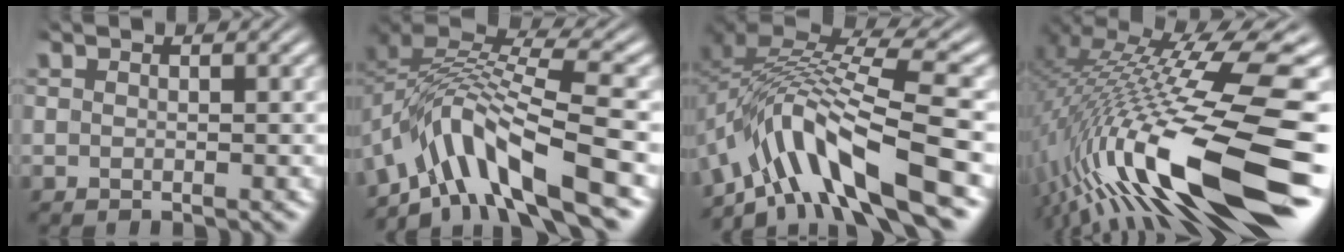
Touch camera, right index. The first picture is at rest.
{"total": 9.9, "force": [-3.6, 5.8, 7.3], "torque": [-0.150, -0.027, -0.050]}
{"total": 10.1, "force": [-3.7, 5.3, 7.8], "torque": [-0.161, -0.026, -0.047]}
{"total": 14.5, "force": [-2.4, 5.9, 13.1], "torque": [-0.219, -0.027, -0.010]}